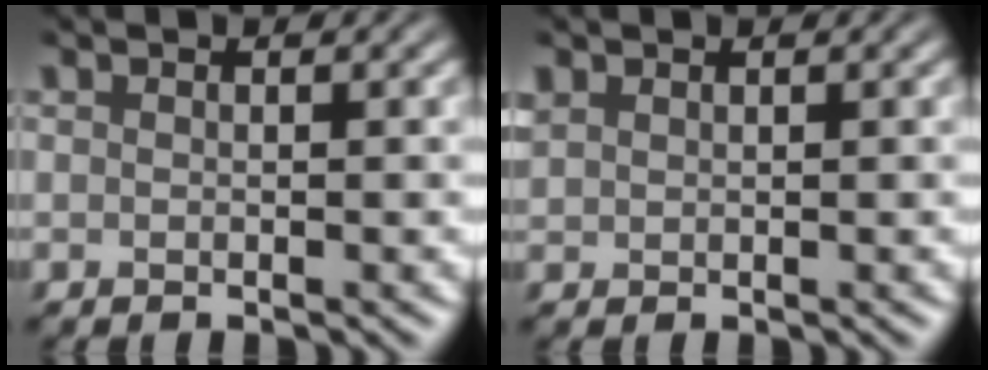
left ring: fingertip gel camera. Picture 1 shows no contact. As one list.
[{"total": 0.9, "force": [0.7, 0.5, 0.2], "torque": [-0.007, 0.000, 0.017]}]